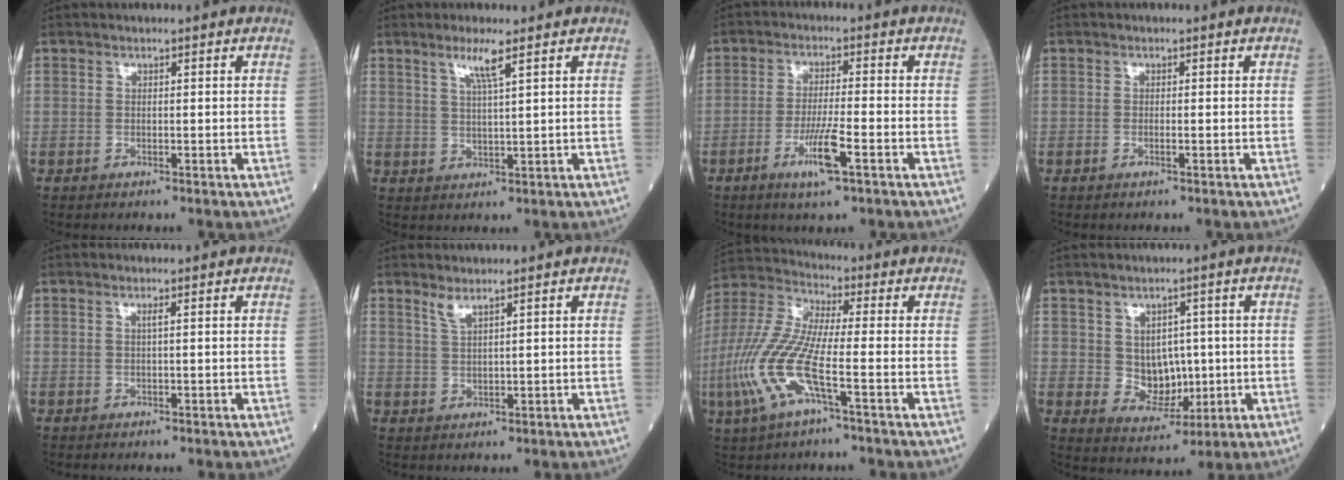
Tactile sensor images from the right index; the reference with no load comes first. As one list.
[{"total": 3.8, "force": [2.2, -0.5, 3.0], "torque": [-0.064, -0.003, 0.044]}, {"total": 6.2, "force": [-2.9, 0.1, 5.5], "torque": [-0.106, -0.010, -0.054]}, {"total": 0.6, "force": [-0.3, -0.1, 0.5], "torque": [-0.012, 0.000, -0.006]}, {"total": 0.6, "force": [0.2, -0.2, 0.5], "torque": [-0.012, 0.000, 0.004]}, {"total": 1.9, "force": [1.5, -0.1, 1.1], "torque": [-0.027, -0.005, 0.033]}, {"total": 12.4, "force": [-4.0, 1.7, 11.6], "torque": [-0.265, 0.000, -0.085]}, {"total": 6.0, "force": [0.5, 4.6, 3.8], "torque": [-0.052, 0.005, 0.023]}]